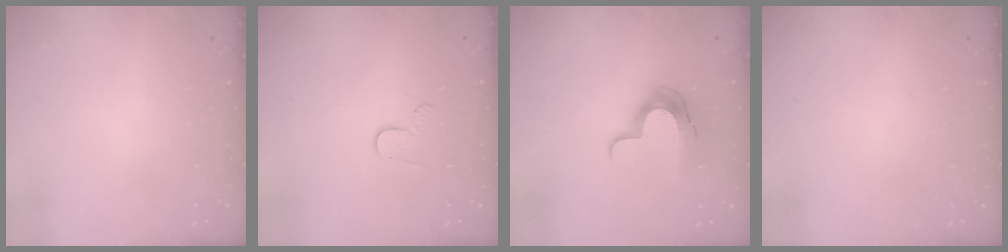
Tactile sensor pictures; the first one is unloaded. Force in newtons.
{"total": 4.9, "press": 4.8, "slide": 0.4}
{"total": 12.1, "press": 12.0, "slide": 0.9}
{"total": 0.0}